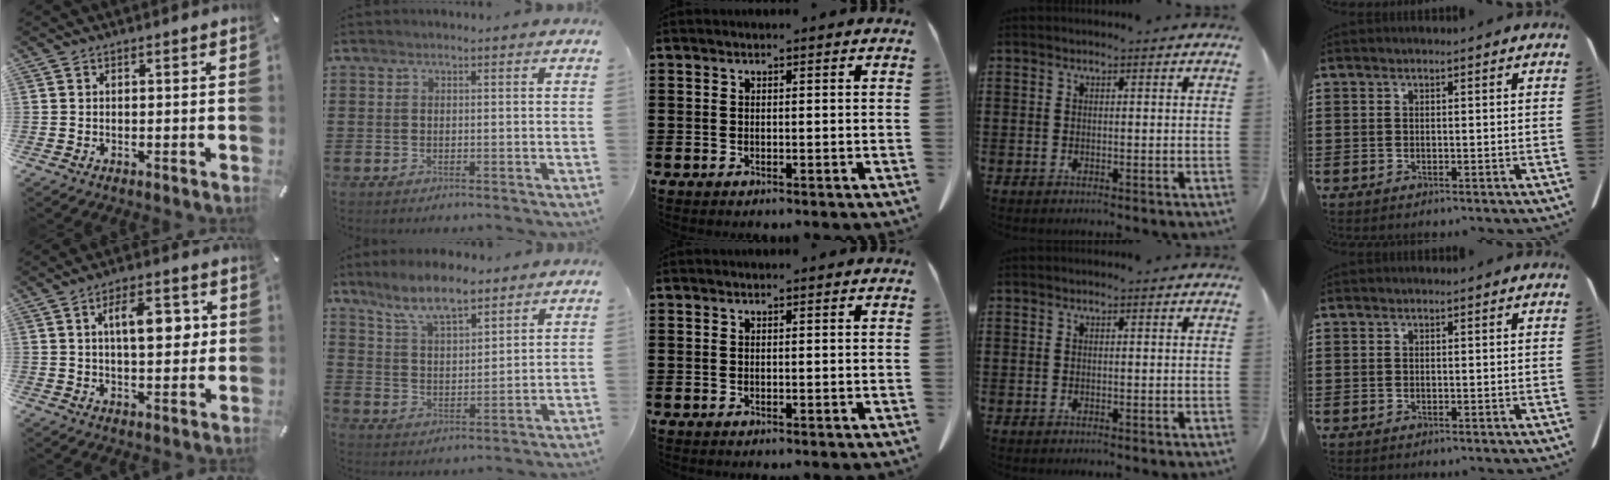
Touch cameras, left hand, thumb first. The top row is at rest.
{"thumb": {"total": 10.3, "force": [2.6, 5.1, 8.6], "torque": [-0.129, 0.000, 0.038]}, "index": {"total": 8.9, "force": [7.4, 2.1, 4.6], "torque": [-0.112, -0.017, 0.135]}}